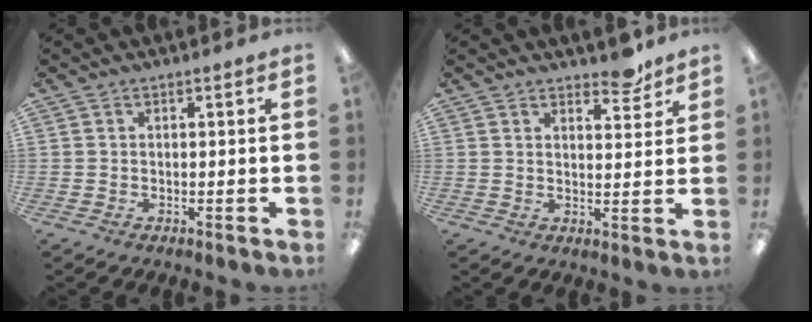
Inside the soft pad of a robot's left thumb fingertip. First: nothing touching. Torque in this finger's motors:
{"motor_torque": [-0.09, 0.00, -0.46, -0.19, 0.03]}